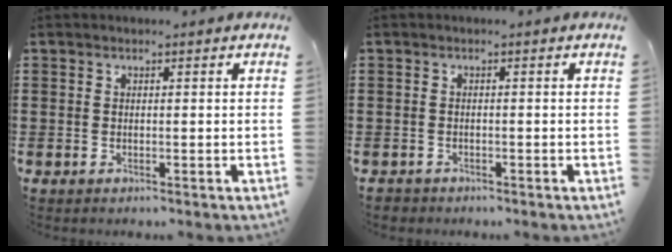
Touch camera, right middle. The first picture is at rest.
{"total": 0.7, "force": [-0.7, 0.3, -0.1], "torque": [-0.001, 0.001, -0.015]}